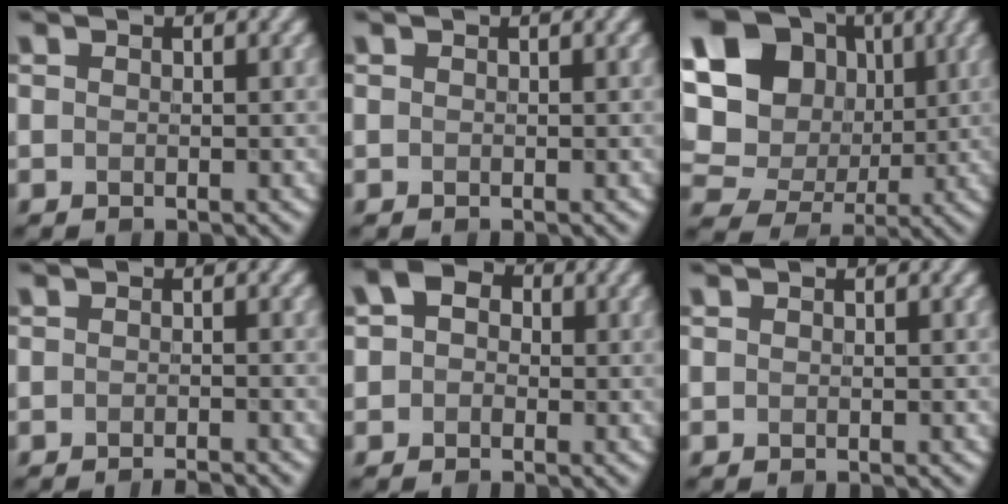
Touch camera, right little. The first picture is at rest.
{"total": 0.0}
{"total": 19.0, "force": [4.7, 16.5, 8.2], "torque": [-0.193, 0.019, 0.058]}
{"total": 1.5, "force": [-1.3, 0.1, 0.7], "torque": [-0.001, -0.001, -0.020]}
{"total": 2.9, "force": [0.6, 2.4, 1.5], "torque": [-0.018, 0.011, -0.004]}
{"total": 0.0}